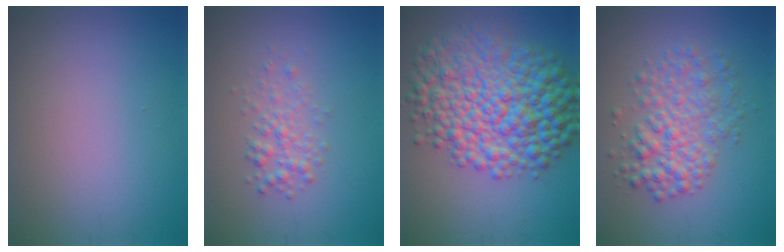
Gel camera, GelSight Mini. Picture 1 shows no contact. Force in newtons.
{"total": 1.9, "press": 1.9, "slide": 0.0}
{"total": 11.2, "press": 11.2, "slide": 0.0}
{"total": 4.5, "press": 4.5, "slide": 0.1}